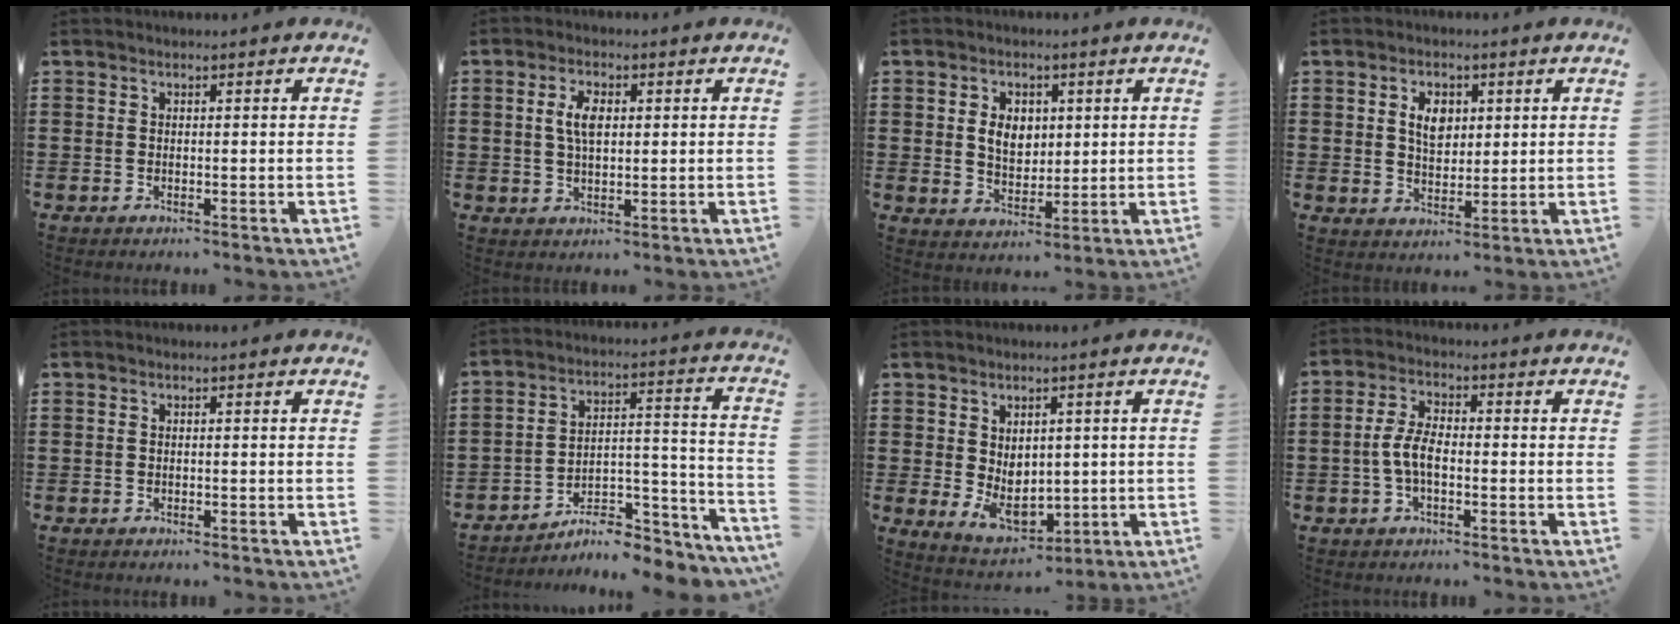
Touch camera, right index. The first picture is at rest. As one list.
[{"total": 4.4, "force": [0.8, 2.0, 3.8], "torque": [-0.079, 0.012, 0.011]}, {"total": 5.0, "force": [0.9, 3.6, 3.3], "torque": [-0.059, 0.006, 0.010]}, {"total": 4.6, "force": [1.3, 3.0, 3.3], "torque": [-0.066, 0.010, 0.018]}, {"total": 0.5, "force": [-0.5, -0.2, 0.0], "torque": [0.000, -0.003, -0.009]}, {"total": 7.7, "force": [-6.7, 1.9, 3.2], "torque": [-0.040, 0.012, -0.124]}, {"total": 5.6, "force": [-0.1, 4.3, 3.6], "torque": [-0.054, 0.005, 0.002]}, {"total": 4.7, "force": [-1.2, 1.9, 4.1], "torque": [-0.107, -0.006, -0.032]}]